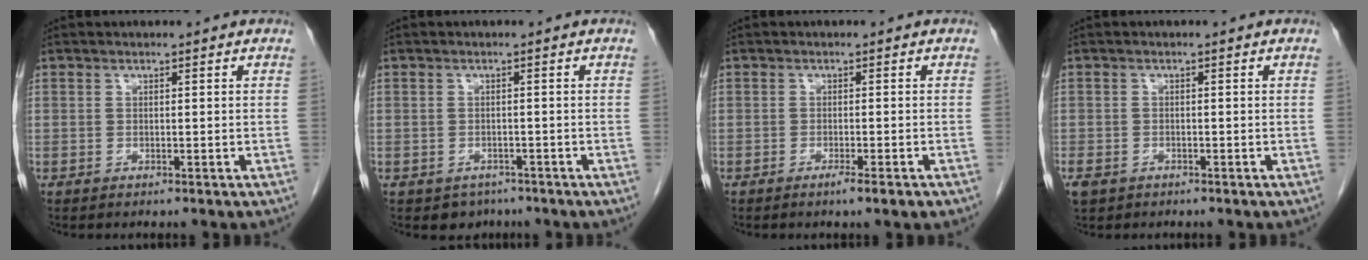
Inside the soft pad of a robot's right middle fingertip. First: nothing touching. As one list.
[{"total": 2.6, "force": [-1.8, 1.8, 0.3], "torque": [-0.010, 0.004, -0.023]}, {"total": 2.7, "force": [-1.7, 0.0, 2.1], "torque": [-0.031, -0.007, -0.023]}, {"total": 3.0, "force": [-2.0, 2.0, 1.1], "torque": [-0.023, -0.002, -0.029]}]